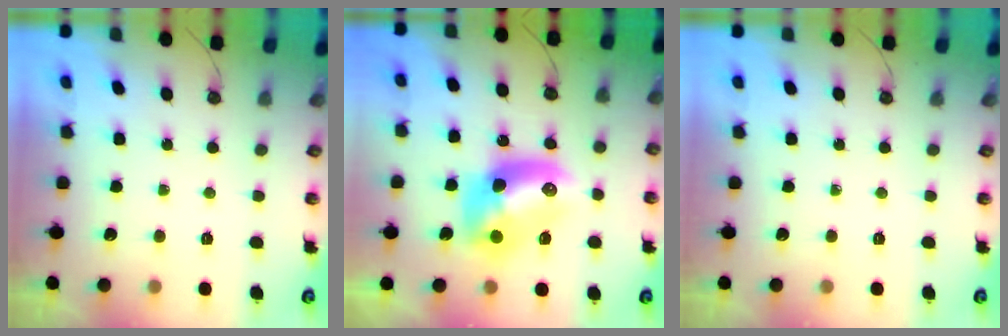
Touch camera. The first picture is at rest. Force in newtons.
{"total": 13.5, "press": 13.4, "slide": 1.1}
{"total": 0.0}